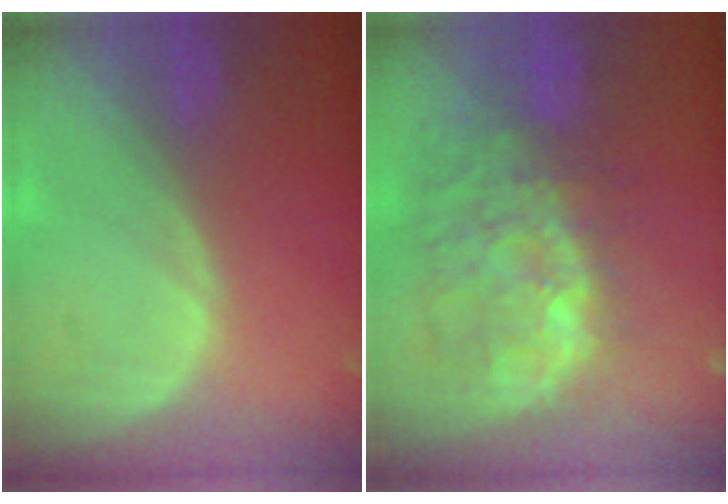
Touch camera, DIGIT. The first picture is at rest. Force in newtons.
{"total": 10.5, "press": 9.9, "slide": 3.4}